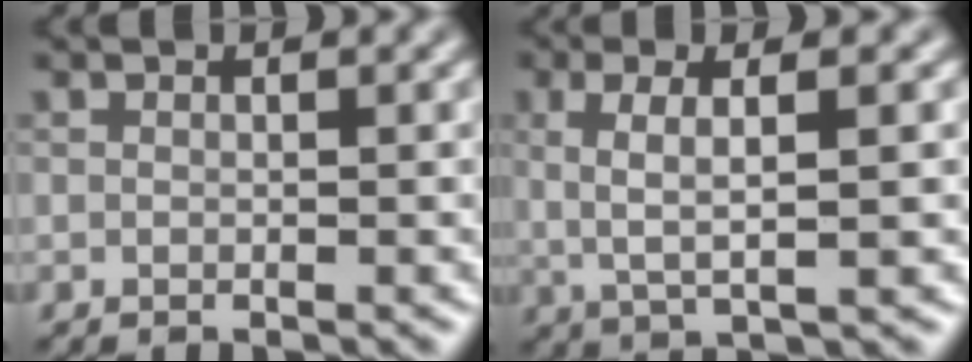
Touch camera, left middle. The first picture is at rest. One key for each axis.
{"total": 4.1, "fx": 0.5, "fy": 1.1, "fz": 3.9, "tx": -0.071, "ty": 0.010, "tz": 0.017}